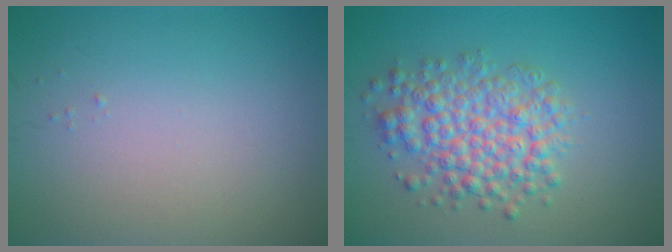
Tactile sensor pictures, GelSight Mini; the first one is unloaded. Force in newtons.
{"total": 5.4, "press": 5.4, "slide": 0.1}